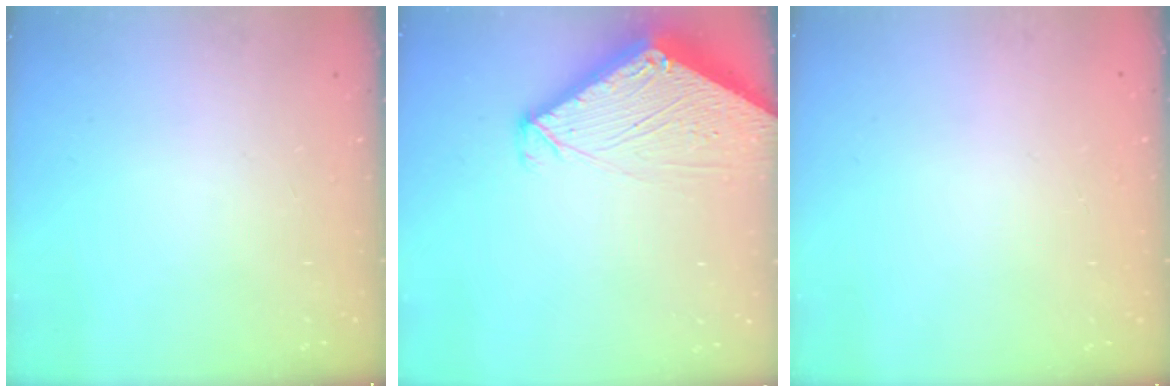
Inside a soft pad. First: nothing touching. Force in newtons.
{"total": 4.2, "press": 4.2, "slide": 0.4}
{"total": 0.0}